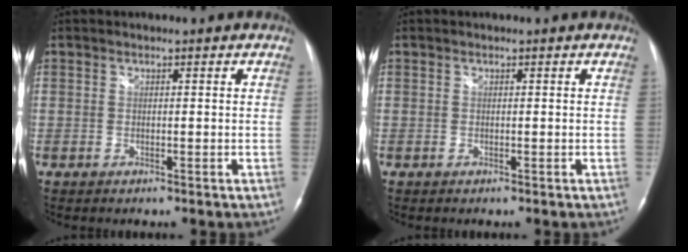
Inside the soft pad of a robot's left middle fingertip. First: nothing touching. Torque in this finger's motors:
{"motor_torque": [-0.09, -0.02, 0.10, 0.01]}